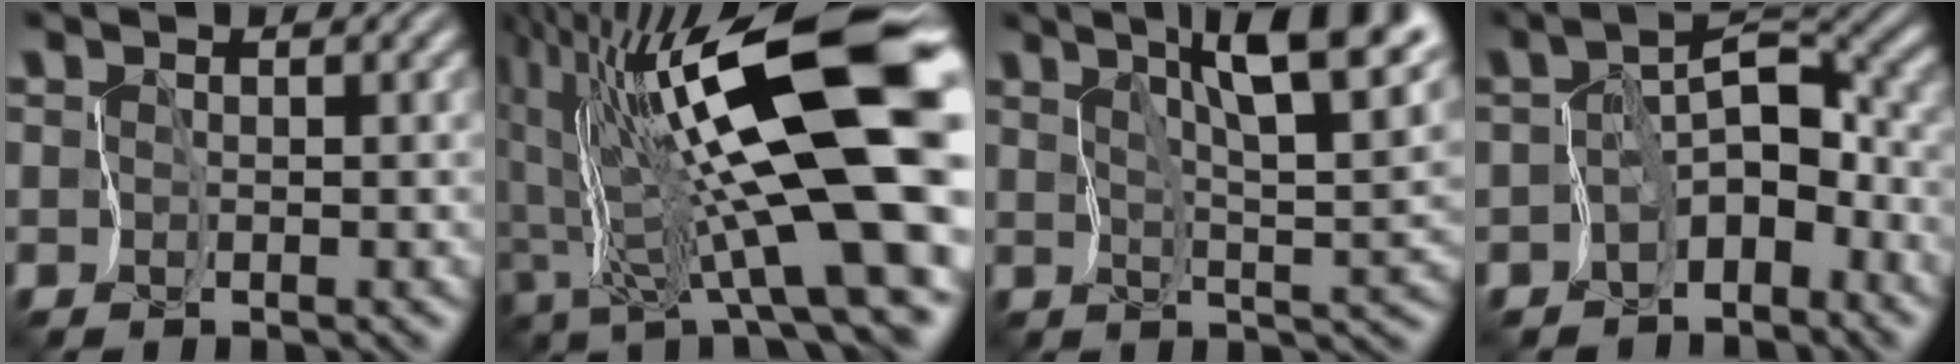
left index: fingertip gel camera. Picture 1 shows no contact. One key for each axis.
{"total": 17.4, "fx": 3.1, "fy": 4.2, "fz": 16.6, "tx": -0.286, "ty": 0.022, "tz": 0.054}
{"total": 9.7, "fx": 5.2, "fy": 1.8, "fz": 8.0, "tx": -0.121, "ty": 0.011, "tz": 0.072}
{"total": 5.8, "fx": -3.8, "fy": 2.7, "fz": 3.3, "tx": -0.043, "ty": 0.003, "tz": -0.070}